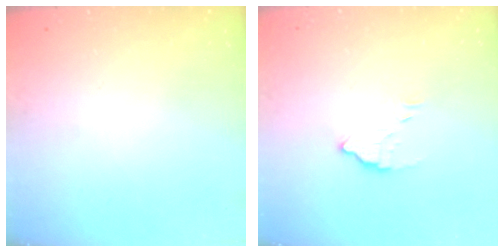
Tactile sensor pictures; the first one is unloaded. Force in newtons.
{"total": 3.1, "press": 3.1, "slide": 0.2}